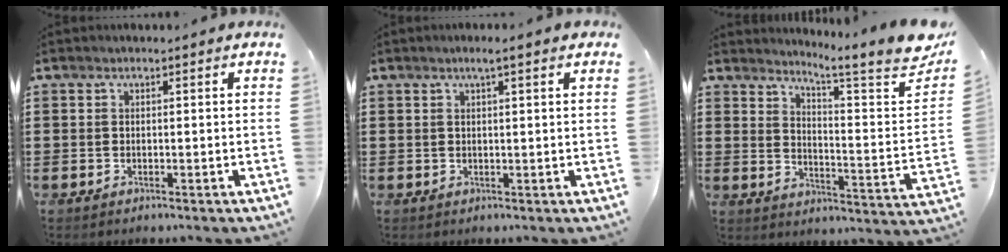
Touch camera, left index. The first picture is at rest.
{"total": 1.8, "force": [0.9, 0.0, 1.5], "torque": [-0.030, 0.001, 0.015]}
{"total": 6.7, "force": [5.5, -0.5, 3.8], "torque": [-0.071, -0.059, 0.085]}